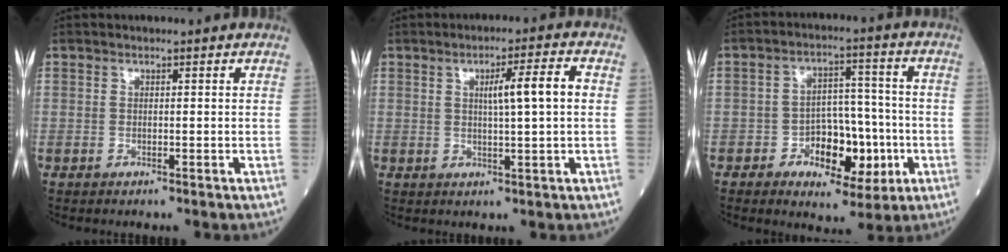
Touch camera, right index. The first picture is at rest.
{"total": 5.8, "force": [1.0, -0.1, 5.7], "torque": [-0.093, 0.007, 0.017]}
{"total": 9.9, "force": [-3.3, 5.3, 7.7], "torque": [-0.114, 0.018, -0.047]}